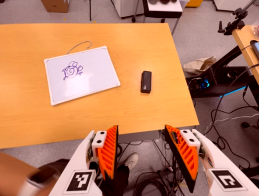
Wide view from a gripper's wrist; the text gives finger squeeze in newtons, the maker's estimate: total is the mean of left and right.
{"total": 0.0}